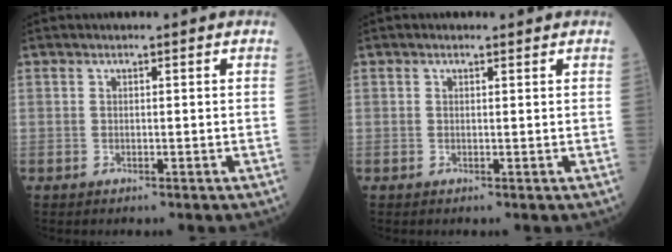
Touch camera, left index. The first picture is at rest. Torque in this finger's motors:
{"motor_torque": [0.45, -0.26, 0.04, -0.01]}